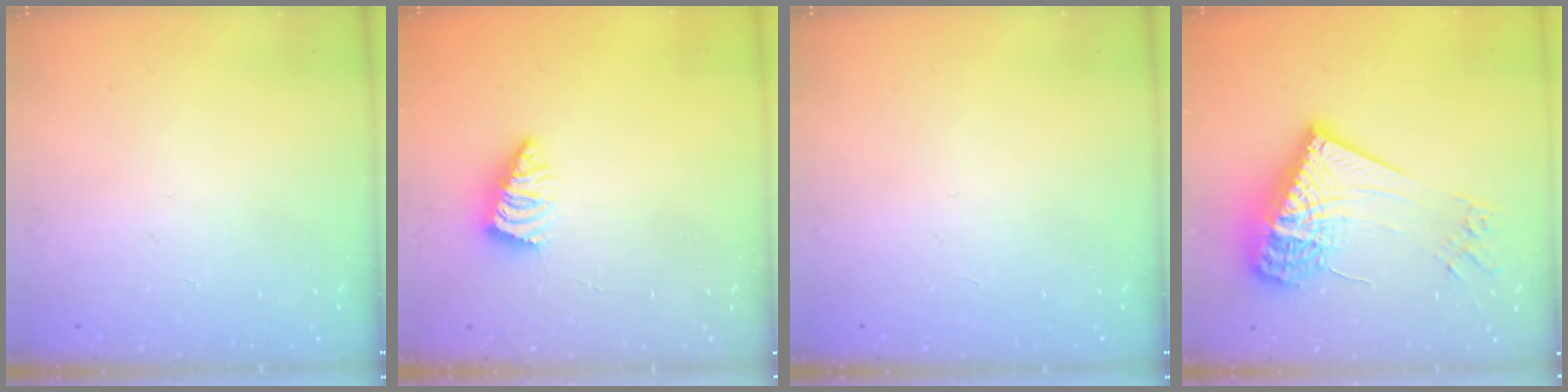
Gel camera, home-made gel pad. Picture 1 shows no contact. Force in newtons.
{"total": 3.5, "press": 3.5, "slide": 0.5}
{"total": 0.0}
{"total": 23.4, "press": 23.3, "slide": 2.5}